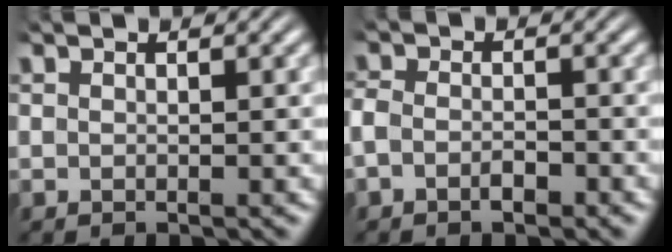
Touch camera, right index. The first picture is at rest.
{"total": 2.2, "force": [-1.1, 1.5, 1.1], "torque": [-0.033, -0.008, -0.019]}